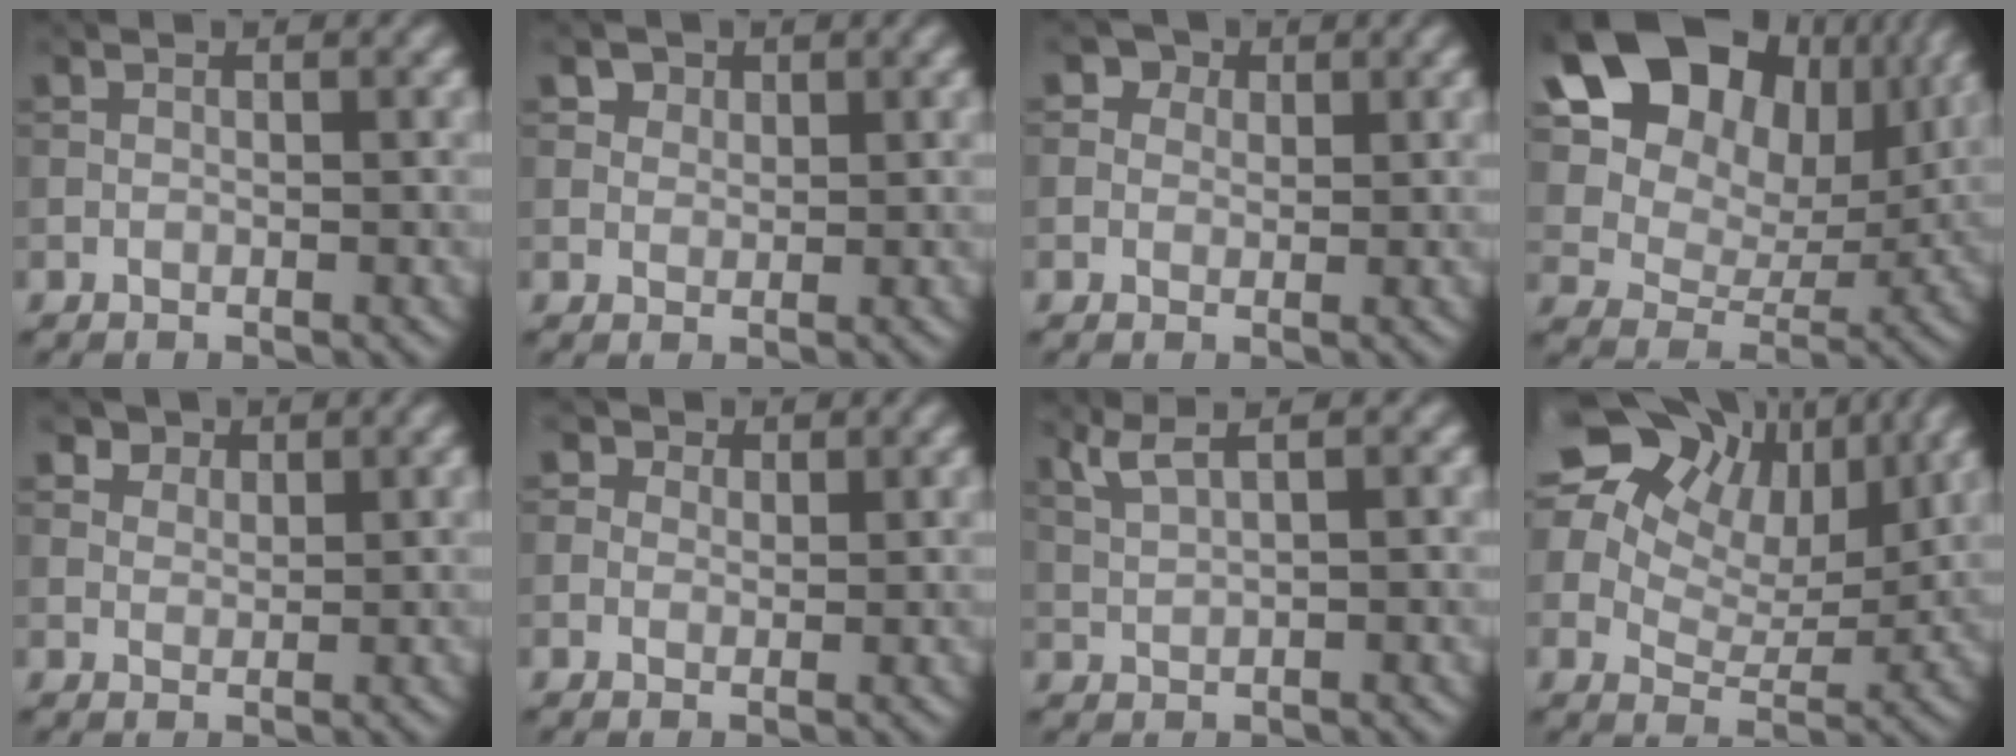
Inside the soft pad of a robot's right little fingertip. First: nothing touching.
{"total": 2.8, "force": [1.9, 1.8, 1.1], "torque": [-0.028, -0.007, 0.036]}
{"total": 2.9, "force": [1.7, 2.1, 1.1], "torque": [-0.024, -0.003, 0.014]}
{"total": 19.1, "force": [8.8, 13.8, 9.8], "torque": [-0.222, 0.057, 0.161]}
{"total": 3.3, "force": [2.5, 1.9, 1.2], "torque": [-0.033, -0.010, 0.050]}
{"total": 2.3, "force": [1.5, 1.7, 0.7], "torque": [-0.018, -0.004, 0.012]}
{"total": 2.8, "force": [1.8, 0.6, 2.0], "torque": [-0.044, 0.009, 0.037]}
{"total": 18.0, "force": [9.5, 11.5, 10.0], "torque": [-0.204, 0.049, 0.161]}